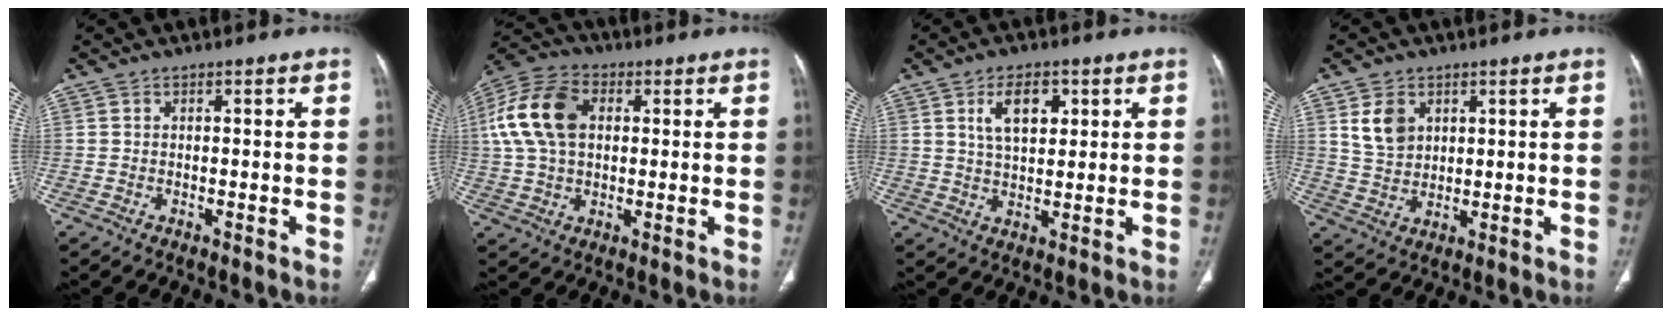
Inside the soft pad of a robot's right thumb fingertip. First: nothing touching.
{"total": 14.4, "force": [2.8, 9.4, 10.5], "torque": [-0.207, 0.020, 0.046]}
{"total": 7.4, "force": [2.9, 3.9, 5.5], "torque": [-0.079, -0.012, 0.056]}
{"total": 6.3, "force": [2.7, 4.6, 3.4], "torque": [-0.047, -0.014, 0.059]}